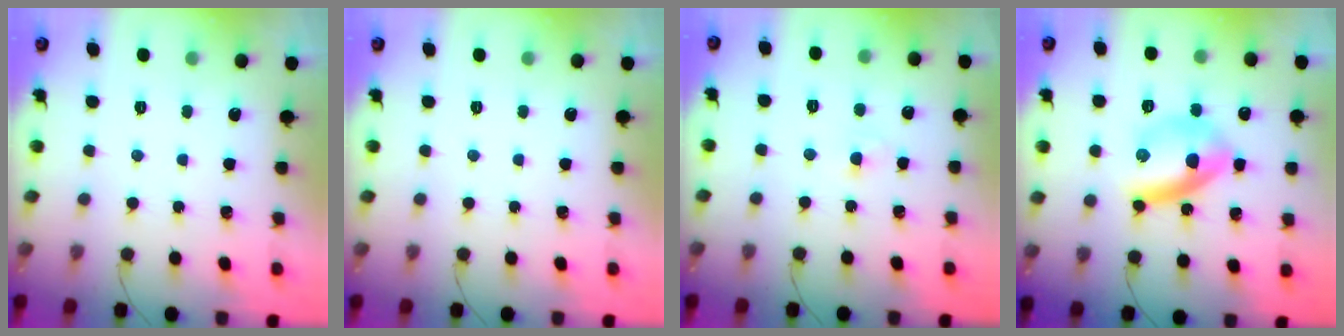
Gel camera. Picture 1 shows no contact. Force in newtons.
{"total": 0.0}
{"total": 2.8, "press": 2.6, "slide": 1.0}
{"total": 10.8, "press": 10.8, "slide": 0.3}